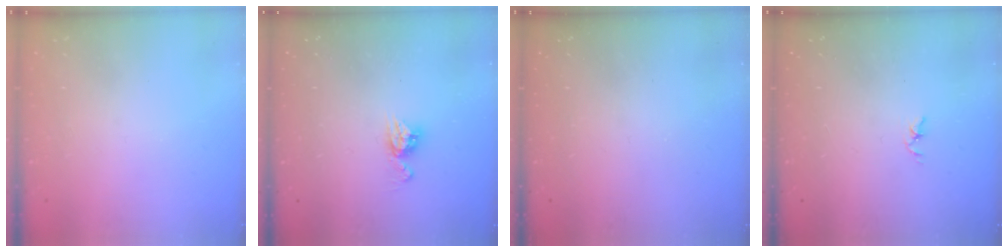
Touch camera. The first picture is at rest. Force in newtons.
{"total": 6.8, "press": 6.8, "slide": 0.5}
{"total": 0.0}
{"total": 1.8, "press": 1.7, "slide": 0.3}